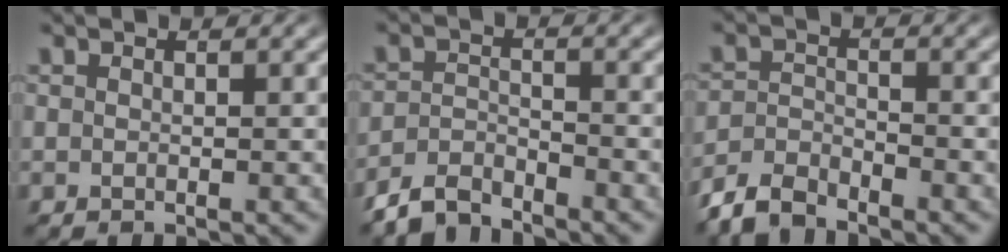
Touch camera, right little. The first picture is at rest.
{"total": 4.1, "force": [-3.7, 1.3, 1.1], "torque": [-0.017, -0.009, -0.065]}
{"total": 3.9, "force": [-3.4, 1.4, 1.1], "torque": [-0.017, -0.006, -0.061]}